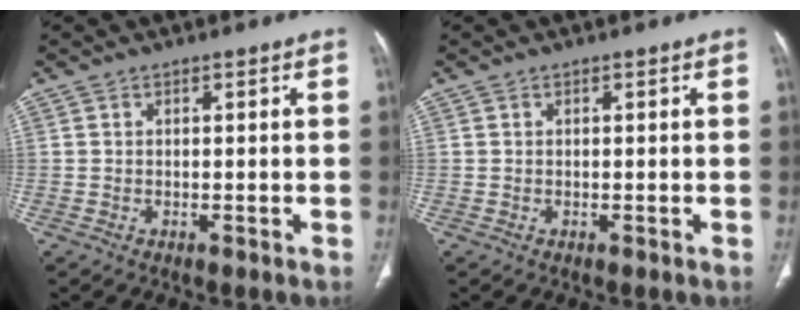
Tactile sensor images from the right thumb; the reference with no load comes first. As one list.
[{"total": 0.0}]